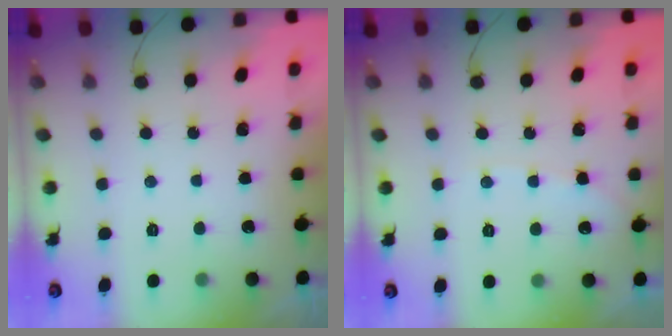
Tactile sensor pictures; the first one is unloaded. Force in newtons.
{"total": 3.6, "press": 3.6, "slide": 0.4}